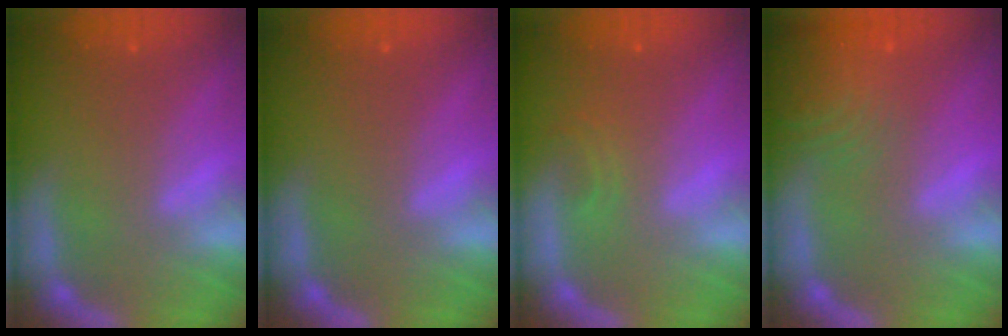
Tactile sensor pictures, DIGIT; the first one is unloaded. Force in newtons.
{"total": 0.0}
{"total": 1.4}
{"total": 8.5}